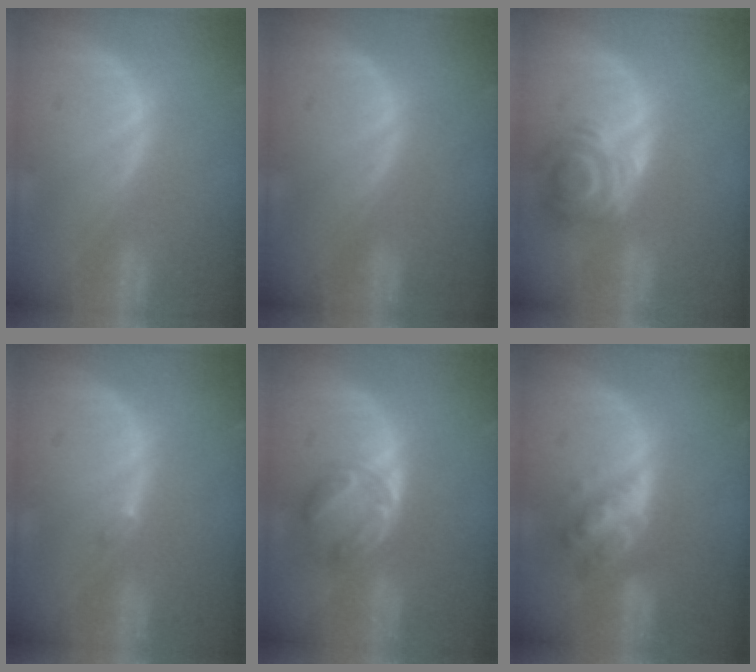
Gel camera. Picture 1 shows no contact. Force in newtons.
{"total": 0.0}
{"total": 5.6, "press": 5.5, "slide": 1.0}
{"total": 0.8, "press": 0.8, "slide": 0.2}
{"total": 5.8, "press": 5.5, "slide": 1.8}
{"total": 5.3, "press": 5.2, "slide": 0.4}